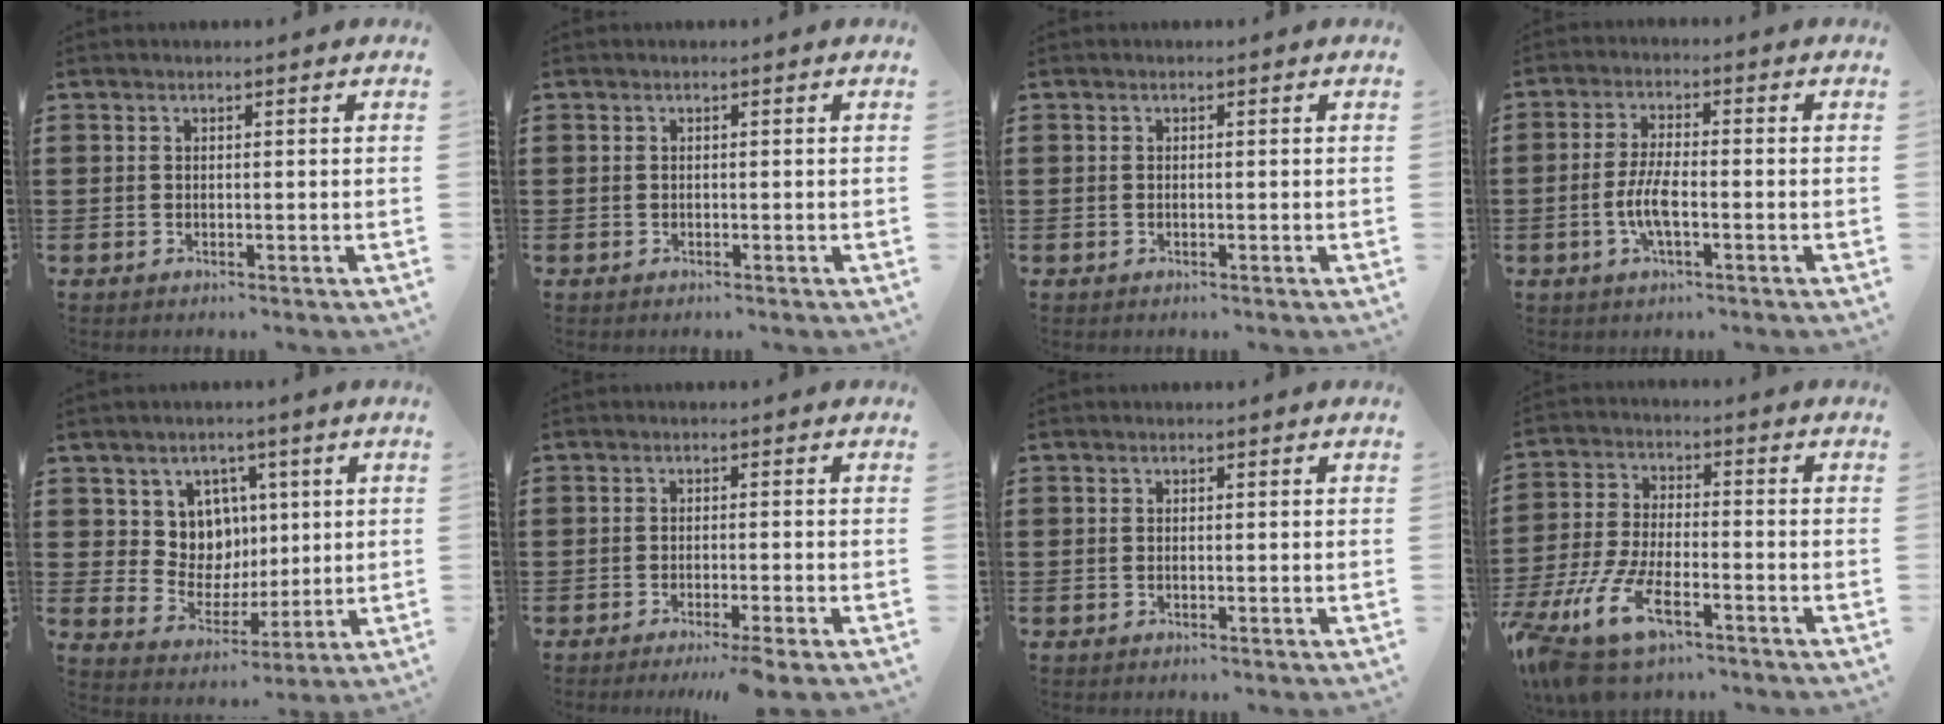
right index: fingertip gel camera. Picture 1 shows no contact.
{"total": 0.0}
{"total": 0.0}
{"total": 5.2, "force": [-1.5, 1.4, 4.8], "torque": [-0.117, -0.007, -0.038]}
{"total": 7.8, "force": [3.0, 6.9, 1.9], "torque": [-0.070, -0.005, 0.059]}
{"total": 2.2, "force": [-1.7, -0.3, 1.4], "torque": [-0.022, -0.002, -0.032]}
{"total": 0.0}
{"total": 10.7, "force": [-6.8, 3.6, 7.4], "torque": [-0.182, 0.000, -0.134]}